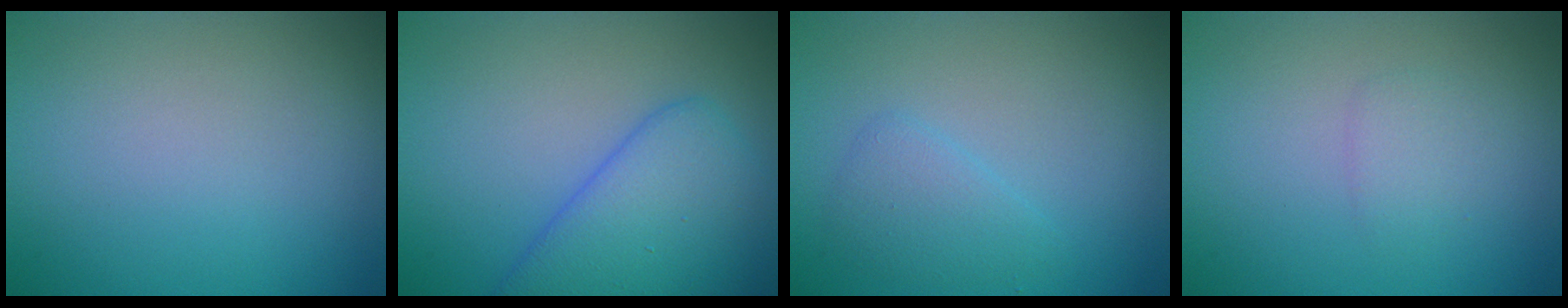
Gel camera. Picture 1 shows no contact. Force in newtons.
{"total": 6.1, "press": 6.1, "slide": 0.1}
{"total": 1.9, "press": 1.9, "slide": 0.1}
{"total": 1.2, "press": 1.2, "slide": 0.1}